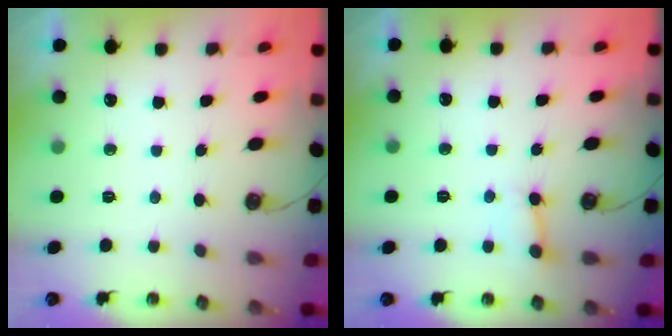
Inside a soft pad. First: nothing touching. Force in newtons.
{"total": 6.1, "press": 6.1, "slide": 0.6}